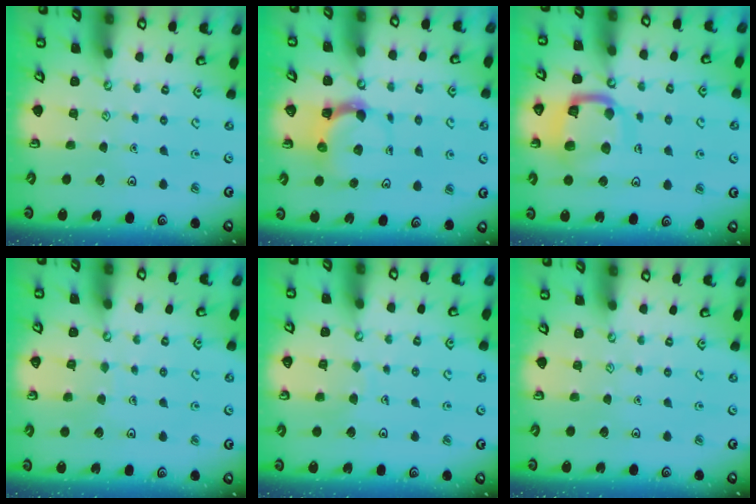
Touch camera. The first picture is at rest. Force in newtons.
{"total": 4.8, "press": 4.8, "slide": 0.6}
{"total": 15.4, "press": 15.3, "slide": 1.6}
{"total": 2.9, "press": 2.9, "slide": 0.2}
{"total": 4.9, "press": 4.9, "slide": 0.3}
{"total": 0.0}